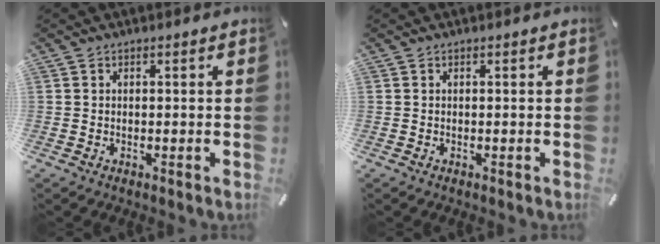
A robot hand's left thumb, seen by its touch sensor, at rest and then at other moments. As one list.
[{"total": 0.0}]